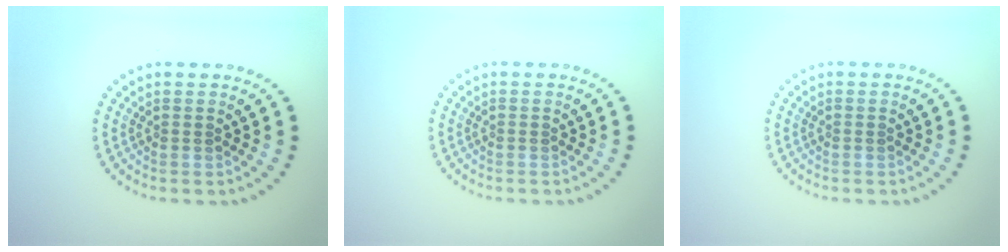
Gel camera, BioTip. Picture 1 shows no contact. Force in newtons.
{"total": 0.0}
{"total": 0.0}